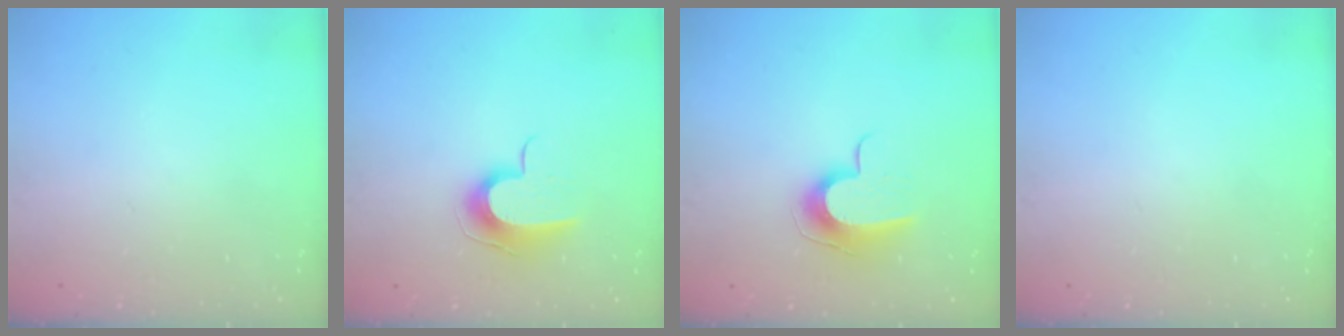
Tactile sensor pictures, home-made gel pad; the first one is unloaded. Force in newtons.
{"total": 9.0, "press": 9.0, "slide": 0.5}
{"total": 9.6, "press": 9.6, "slide": 0.3}
{"total": 0.0}